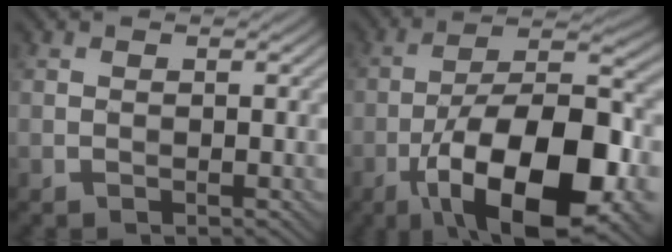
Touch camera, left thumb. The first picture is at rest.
{"total": 19.0, "force": [-8.4, 7.4, 15.3], "torque": [-0.252, -0.002, -0.149]}